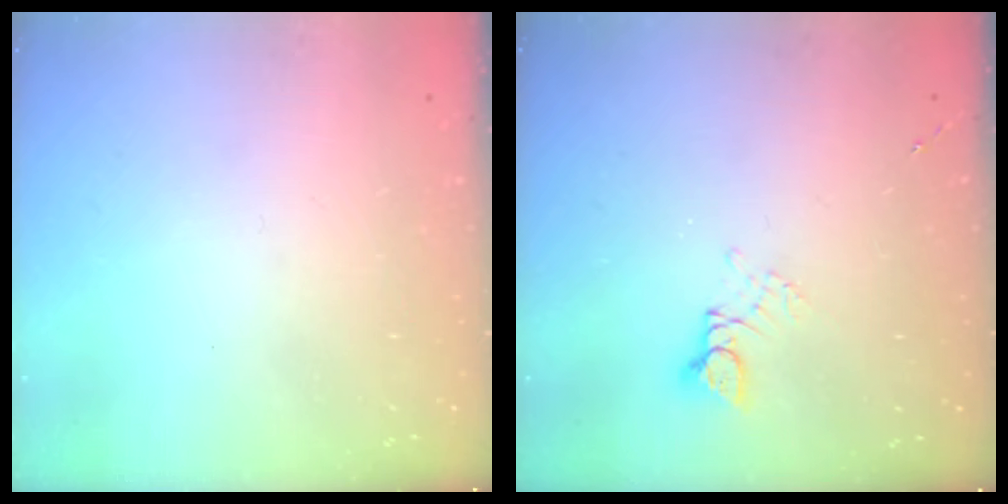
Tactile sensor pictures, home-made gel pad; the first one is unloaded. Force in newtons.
{"total": 2.7, "press": 2.7, "slide": 0.2}